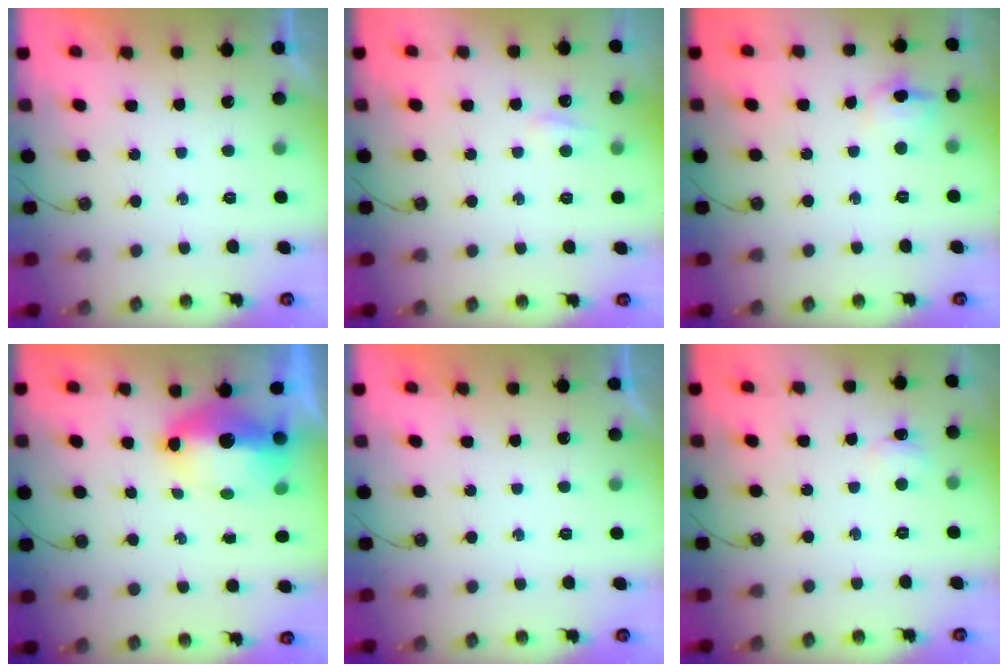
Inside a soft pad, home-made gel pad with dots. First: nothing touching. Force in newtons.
{"total": 3.3, "press": 3.2, "slide": 0.6}
{"total": 7.4, "press": 7.3, "slide": 1.3}
{"total": 10.3, "press": 9.7, "slide": 3.5}
{"total": 0.0}
{"total": 5.2, "press": 5.2, "slide": 0.8}